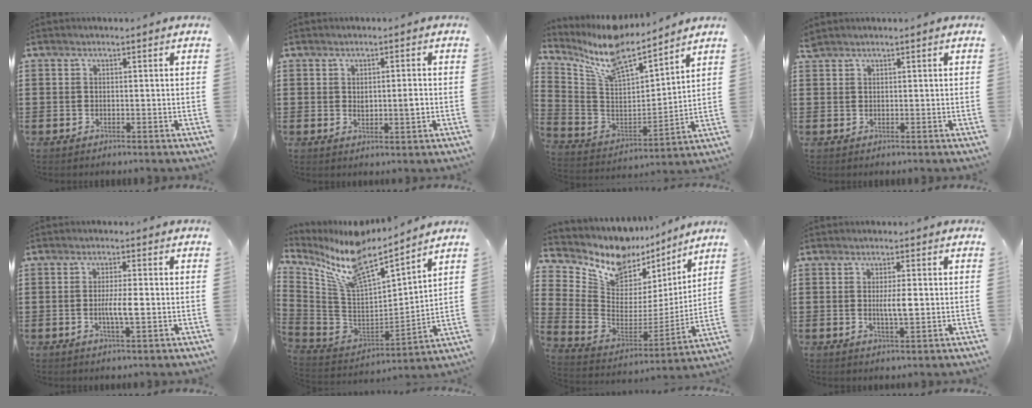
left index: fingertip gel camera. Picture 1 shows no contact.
{"total": 2.3, "force": [0.0, 0.6, 2.2], "torque": [-0.033, -0.006, -0.002]}
{"total": 9.5, "force": [8.0, 2.6, 4.6], "torque": [-0.127, -0.046, 0.137]}
{"total": 1.2, "force": [1.1, 0.2, 0.3], "torque": [-0.008, 0.000, 0.023]}
{"total": 3.8, "force": [-0.5, 0.6, 3.8], "torque": [-0.073, -0.003, -0.012]}
{"total": 10.9, "force": [8.8, 2.4, 6.0], "torque": [-0.163, -0.064, 0.147]}
{"total": 8.7, "force": [7.2, 4.5, 1.7], "torque": [-0.079, -0.064, 0.128]}
{"total": 3.4, "force": [0.1, 0.7, 3.3], "torque": [-0.062, -0.004, 0.000]}